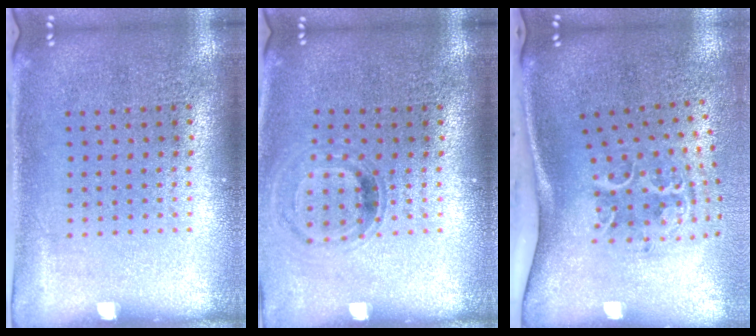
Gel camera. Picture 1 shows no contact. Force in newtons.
{"total": 0.8, "press": 0.8, "slide": 0.2}
{"total": 2.2, "press": 1.4, "slide": 1.7}